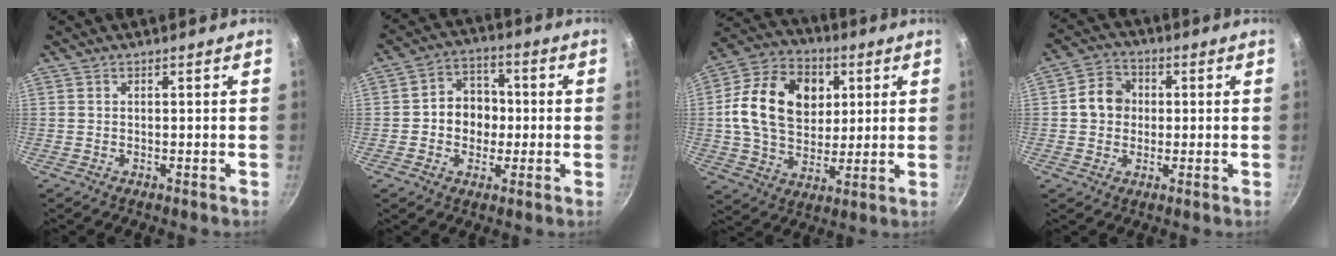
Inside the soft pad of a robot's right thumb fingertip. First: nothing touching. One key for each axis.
{"total": 9.1, "fx": -0.4, "fy": 7.7, "fz": 4.9, "tx": -0.033, "ty": 0.018, "tz": -0.019}
{"total": 19.3, "fx": 4.0, "fy": 14.4, "fz": 12.3, "tx": -0.189, "ty": 0.007, "tz": 0.061}
{"total": 7.2, "fx": 0.5, "fy": 6.3, "fz": 3.4, "tx": -0.027, "ty": 0.013, "tz": -0.006}